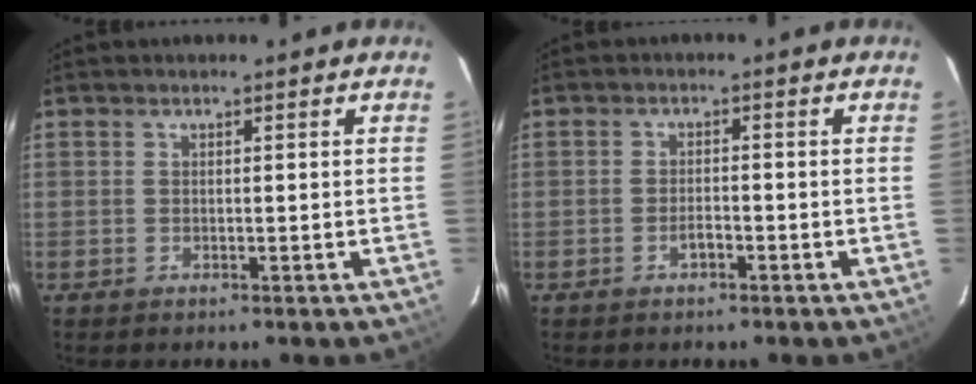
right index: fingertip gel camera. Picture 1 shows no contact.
{"total": 1.9, "force": [-1.3, 0.7, 1.3], "torque": [-0.028, 0.004, -0.023]}